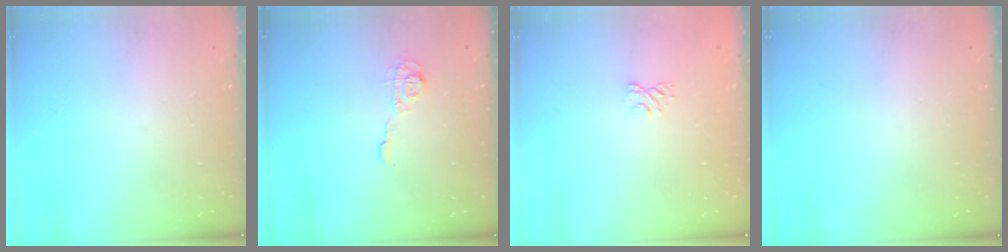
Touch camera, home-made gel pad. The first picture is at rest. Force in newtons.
{"total": 6.7, "press": 6.7, "slide": 0.0}
{"total": 4.7, "press": 4.5, "slide": 1.2}
{"total": 0.0}